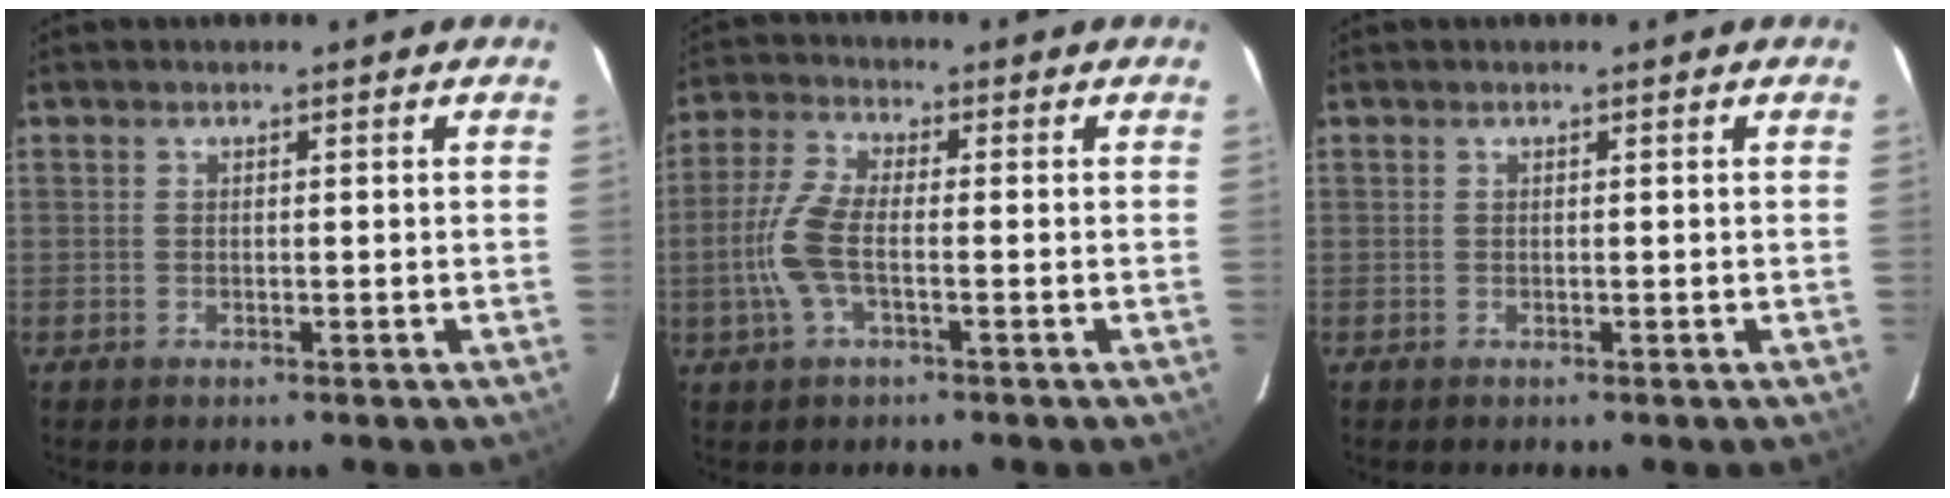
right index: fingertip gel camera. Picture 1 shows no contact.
{"total": 8.1, "force": [-1.9, 2.8, 7.3], "torque": [-0.170, 0.005, -0.040]}
{"total": 0.0}